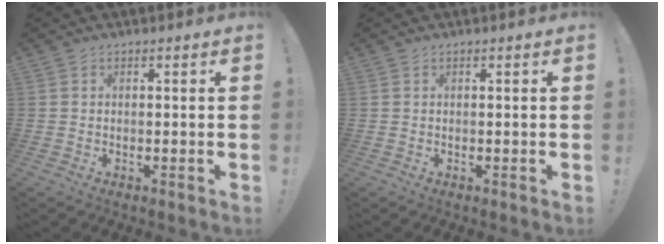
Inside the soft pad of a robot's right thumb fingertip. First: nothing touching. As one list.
[{"total": 0.0}]